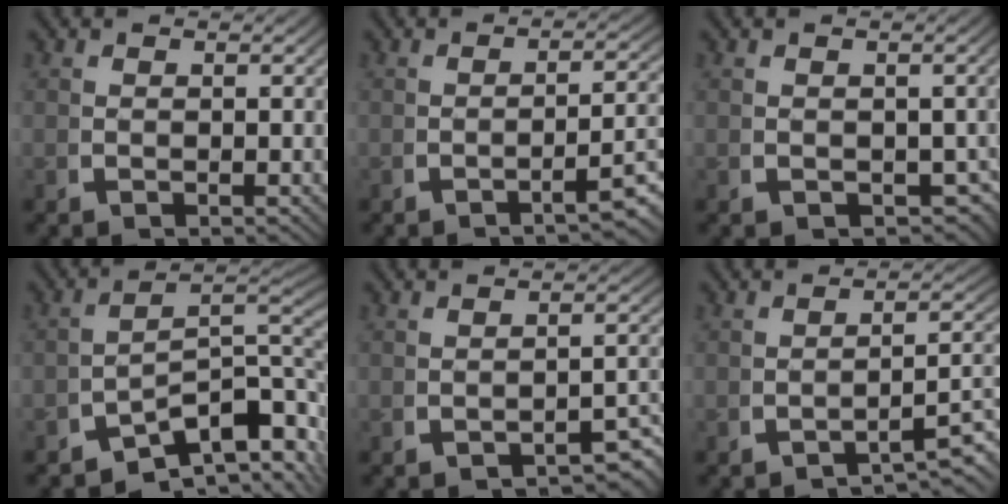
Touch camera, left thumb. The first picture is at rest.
{"total": 4.4, "force": [-2.2, 0.9, 3.7], "torque": [-0.048, 0.003, -0.032]}
{"total": 2.0, "force": [-0.5, 1.6, 1.2], "torque": [-0.013, -0.012, 0.000]}
{"total": 11.1, "force": [-2.6, 6.6, 8.6], "torque": [-0.130, -0.028, -0.040]}
{"total": 3.2, "force": [-2.3, 0.9, 2.0], "torque": [-0.025, -0.001, -0.033]}
{"total": 4.6, "force": [-2.6, 1.5, 3.6], "torque": [-0.055, -0.002, -0.036]}